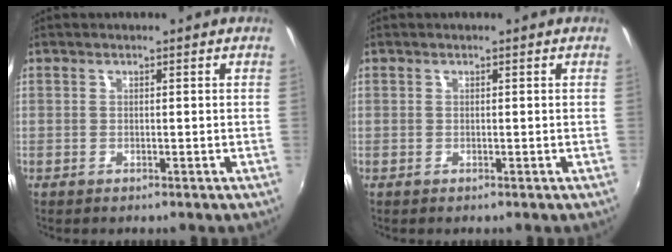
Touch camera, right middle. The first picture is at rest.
{"total": 0.0}